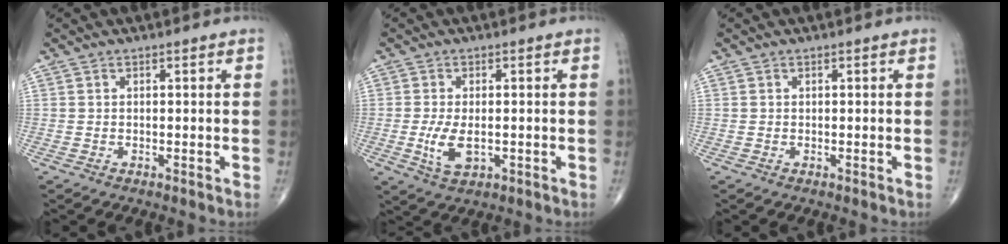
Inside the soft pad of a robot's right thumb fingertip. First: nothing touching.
{"total": 5.5, "force": [-0.9, 2.8, 4.7], "torque": [-0.095, -0.011, -0.013]}
{"total": 0.0}